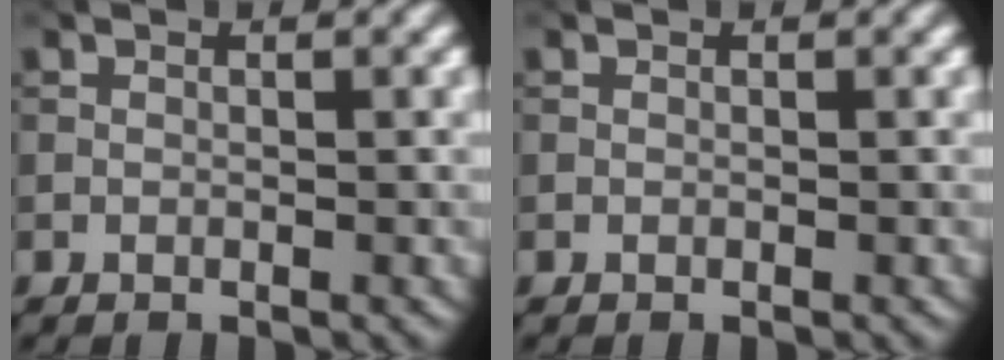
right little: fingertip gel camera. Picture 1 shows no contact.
{"total": 0.0}